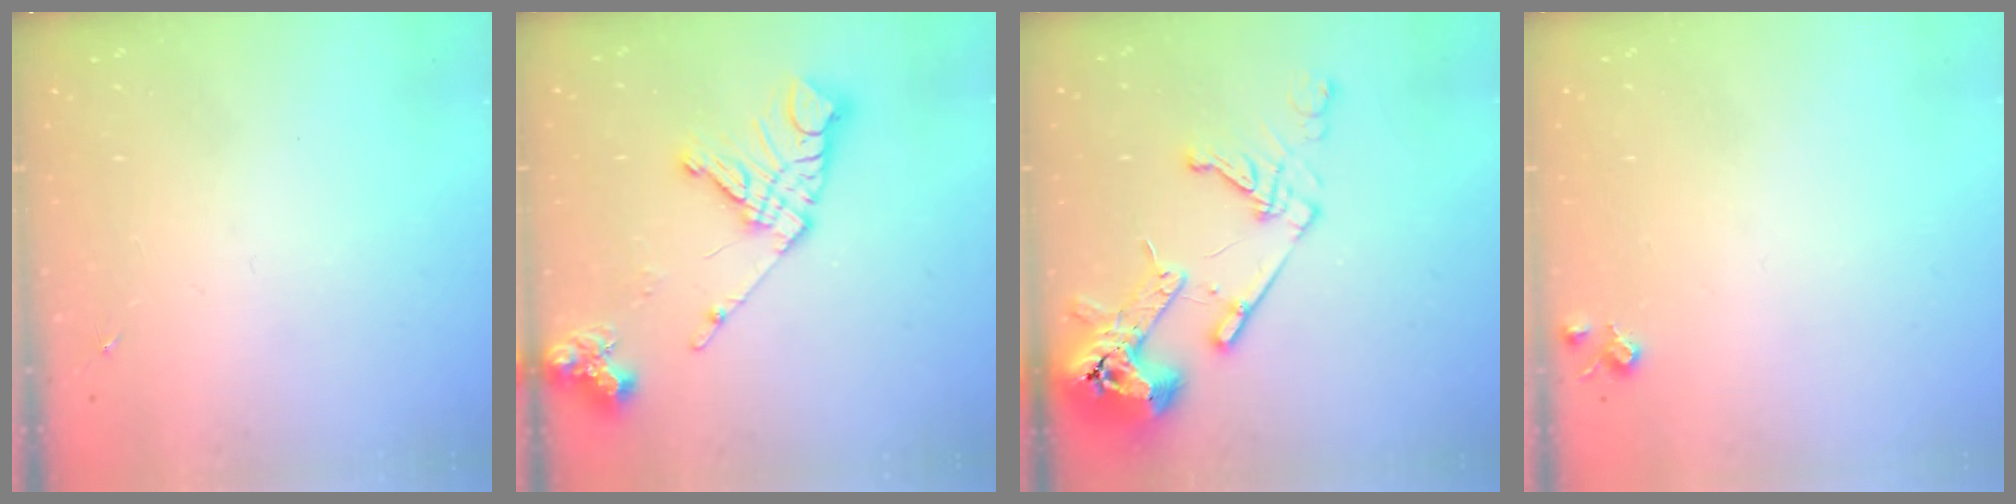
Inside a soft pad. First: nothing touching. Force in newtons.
{"total": 16.8, "press": 16.7, "slide": 2.2}
{"total": 18.8, "press": 18.6, "slide": 2.5}
{"total": 5.7, "press": 5.6, "slide": 0.9}